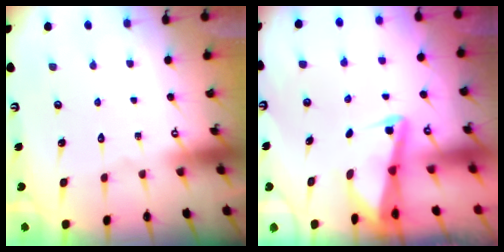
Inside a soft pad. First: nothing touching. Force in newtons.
{"total": 2.5, "press": 2.5, "slide": 0.6}